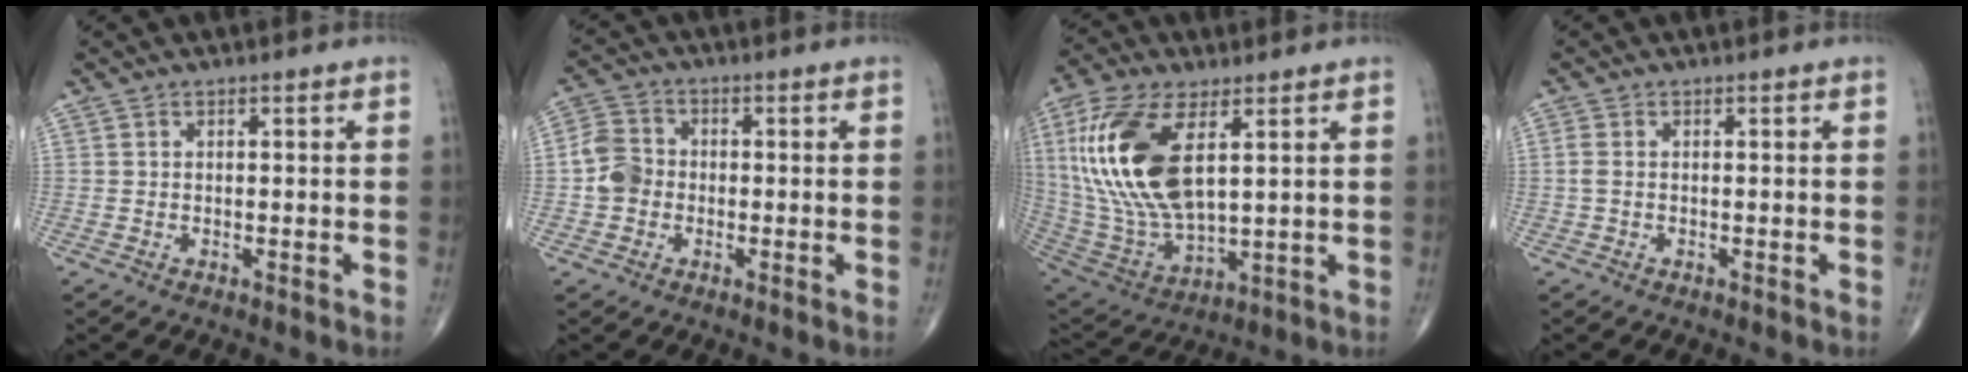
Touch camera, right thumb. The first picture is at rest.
{"total": 5.5, "force": [-1.0, 4.7, 2.7], "torque": [-0.043, 0.015, -0.028]}
{"total": 21.9, "force": [5.8, 10.2, 18.5], "torque": [-0.398, -0.027, 0.115]}
{"total": 1.4, "force": [0.0, 0.7, 1.3], "torque": [-0.033, 0.002, 0.000]}